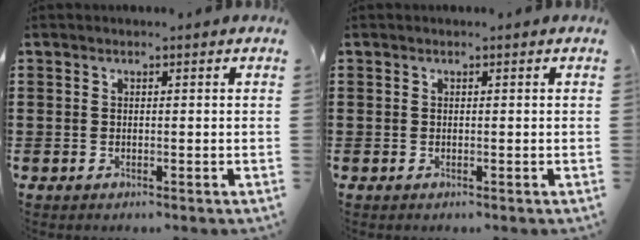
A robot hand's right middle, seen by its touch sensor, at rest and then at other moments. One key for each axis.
{"total": 0.0}